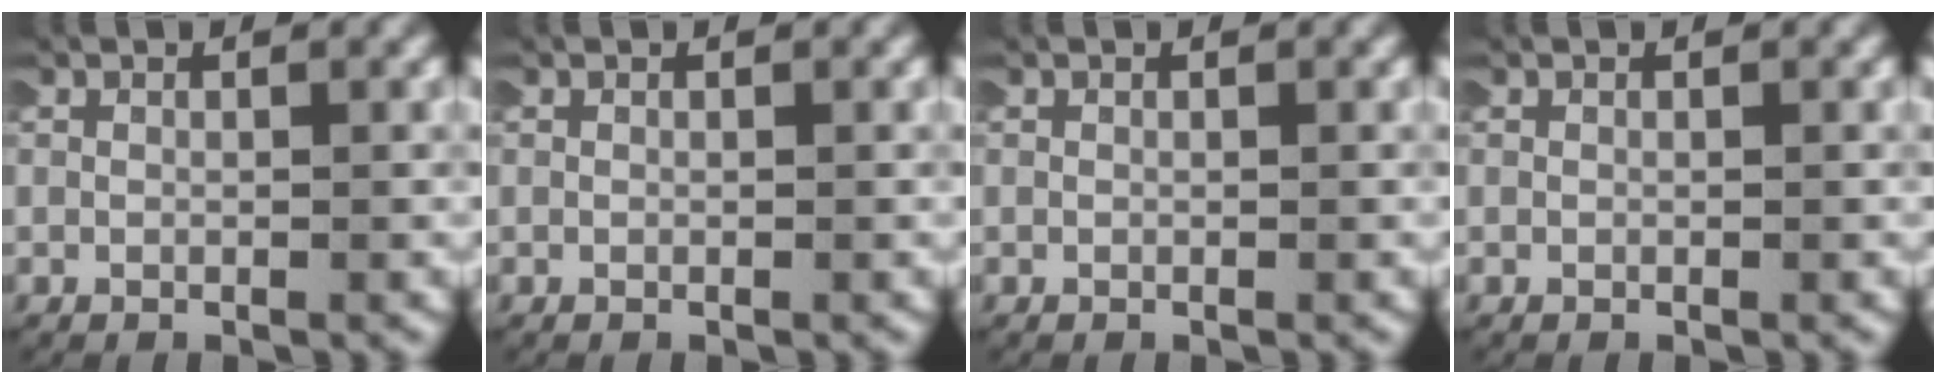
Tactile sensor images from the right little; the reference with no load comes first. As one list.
[{"total": 0.0}, {"total": 0.0}, {"total": 0.0}]